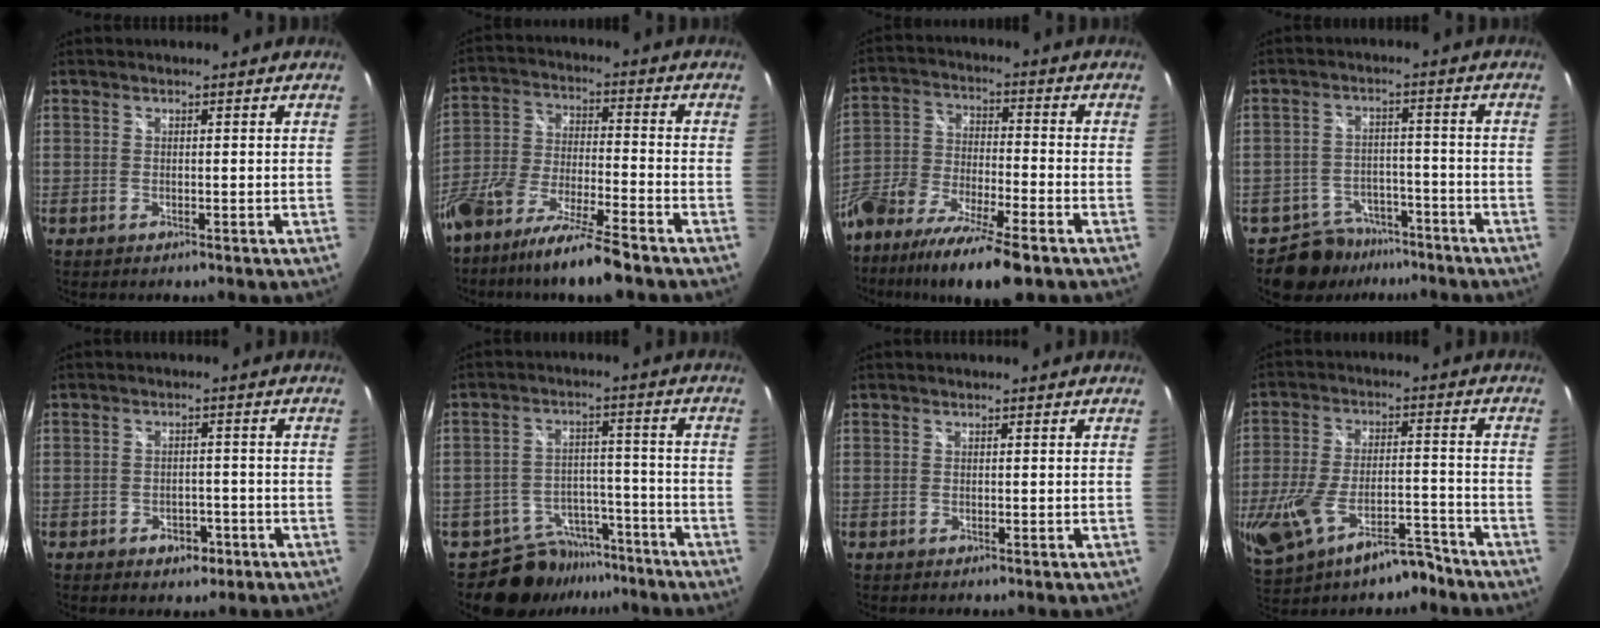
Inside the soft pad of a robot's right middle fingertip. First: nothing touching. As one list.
[{"total": 13.7, "force": [-10.6, 1.6, 8.5], "torque": [-0.179, -0.025, -0.198]}, {"total": 17.1, "force": [-11.0, 4.9, 12.2], "torque": [-0.254, -0.048, -0.208]}, {"total": 8.0, "force": [-6.5, 4.7, 0.4], "torque": [-0.020, 0.018, -0.092]}, {"total": 4.1, "force": [-2.4, 2.8, 1.8], "torque": [-0.038, 0.003, -0.026]}, {"total": 10.4, "force": [-8.5, 5.9, 0.8], "torque": [-0.027, 0.028, -0.118]}, {"total": 0.0}, {"total": 15.8, "force": [-9.5, 7.2, 10.3], "torque": [-0.222, -0.019, -0.150]}]